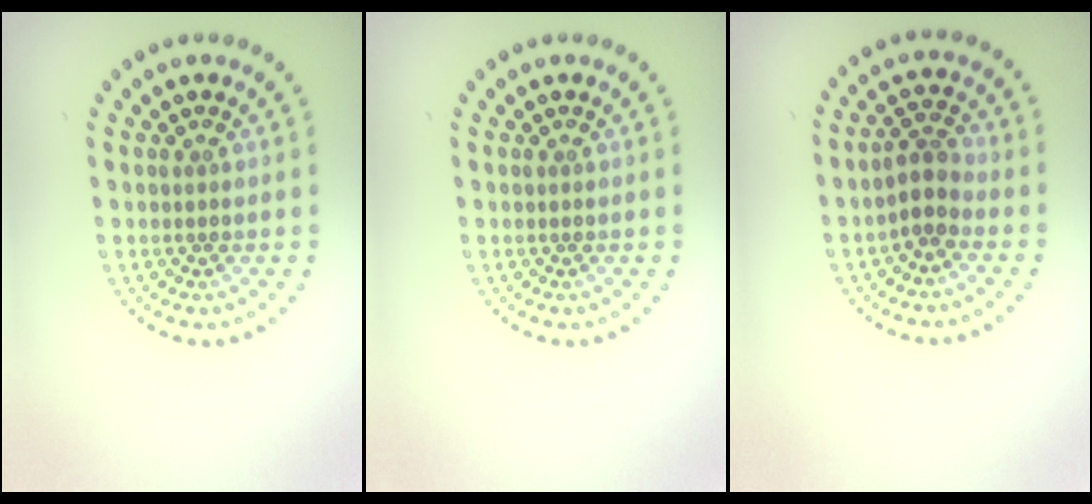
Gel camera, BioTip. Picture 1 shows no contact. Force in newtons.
{"total": 0.0}
{"total": 2.5, "press": 1.9, "slide": 1.5}